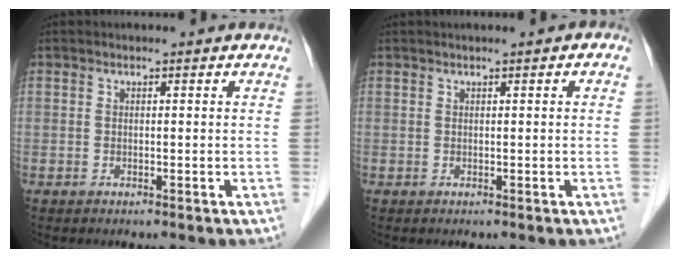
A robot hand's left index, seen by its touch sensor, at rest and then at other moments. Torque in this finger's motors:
{"motor_torque": [-0.80, -1.02, -0.55, -0.01]}